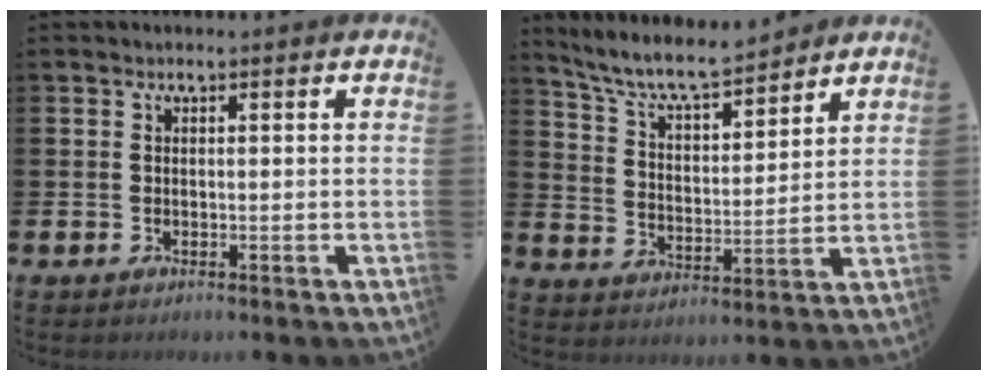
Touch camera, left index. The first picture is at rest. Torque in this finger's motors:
{"motor_torque": [1.07, -1.07, 0.20, 0.14]}